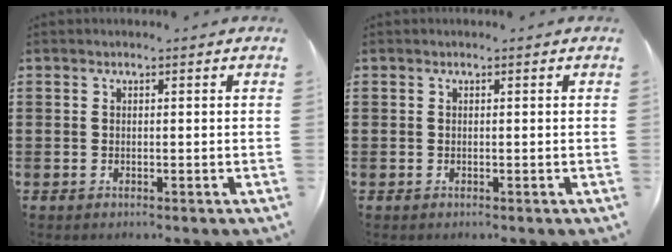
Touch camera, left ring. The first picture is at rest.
{"total": 0.0}